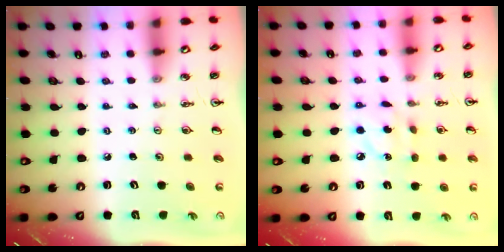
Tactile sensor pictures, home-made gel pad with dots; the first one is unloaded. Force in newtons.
{"total": 5.3, "press": 5.3, "slide": 0.3}